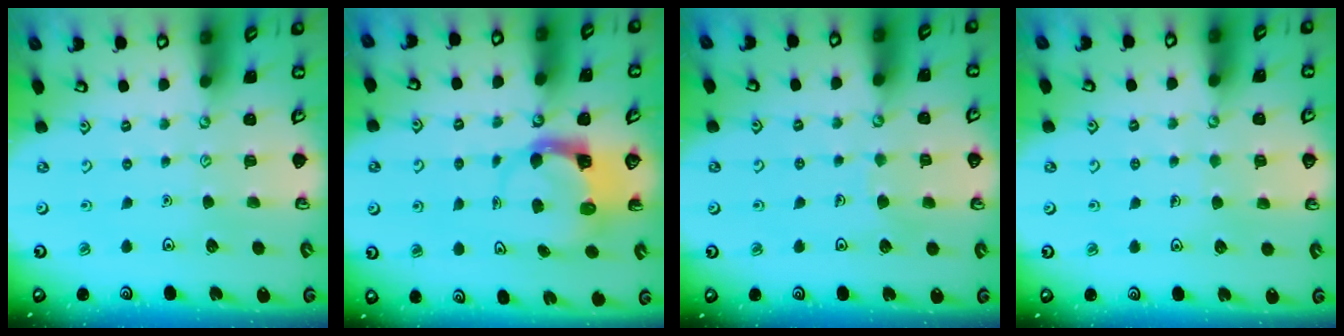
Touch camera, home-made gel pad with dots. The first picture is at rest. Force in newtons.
{"total": 3.8, "press": 3.7, "slide": 0.5}
{"total": 4.1, "press": 4.1, "slide": 0.3}
{"total": 3.5, "press": 3.5, "slide": 0.2}